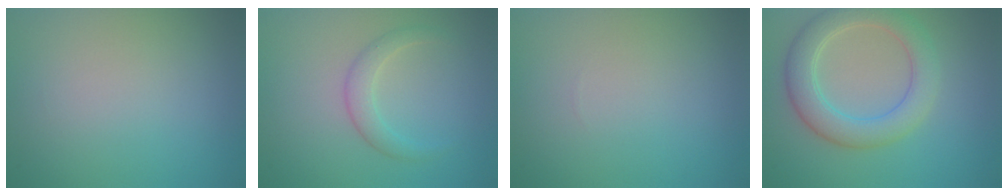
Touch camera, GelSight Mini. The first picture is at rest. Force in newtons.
{"total": 1.9, "press": 1.9, "slide": 0.1}
{"total": 0.0}
{"total": 5.0, "press": 5.0, "slide": 0.2}